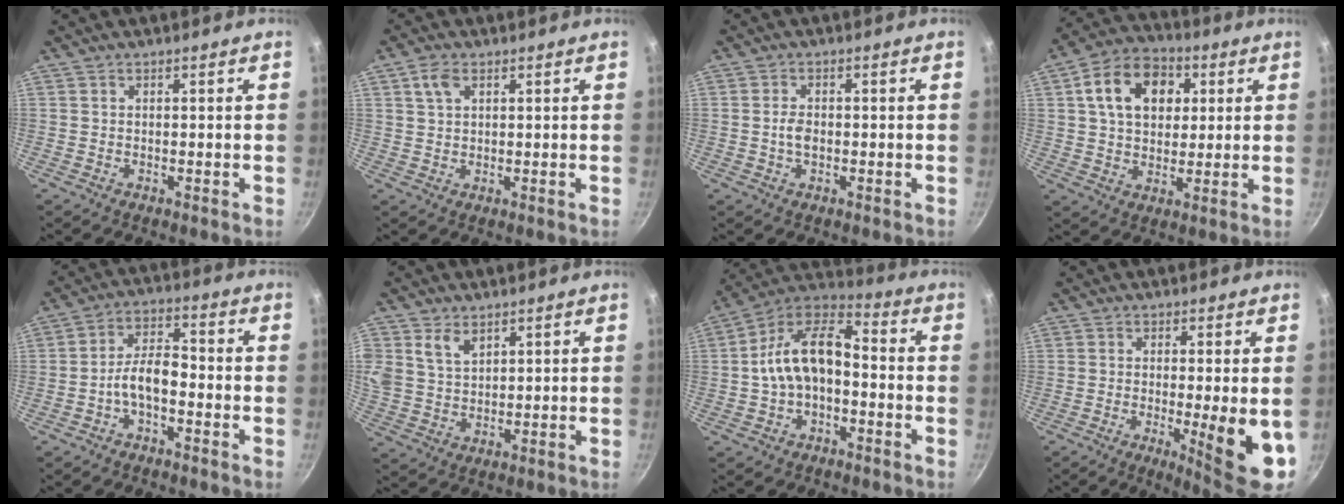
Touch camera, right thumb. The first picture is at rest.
{"total": 3.9, "force": [1.7, 2.4, 2.5], "torque": [-0.042, -0.002, 0.032]}
{"total": 2.9, "force": [-0.3, 1.8, 2.2], "torque": [-0.039, 0.007, -0.008]}
{"total": 14.2, "force": [3.9, 10.3, 9.0], "torque": [-0.125, 0.012, 0.054]}
{"total": 6.6, "force": [-2.6, 3.2, 5.2], "torque": [-0.086, 0.040, -0.051]}
{"total": 6.8, "force": [3.5, 4.6, 3.6], "torque": [-0.062, -0.011, 0.072]}
{"total": 13.8, "force": [-1.7, 8.2, 10.9], "torque": [-0.181, 0.053, -0.044]}
{"total": 10.7, "force": [-1.8, 2.0, 10.3], "torque": [-0.133, -0.010, -0.015]}